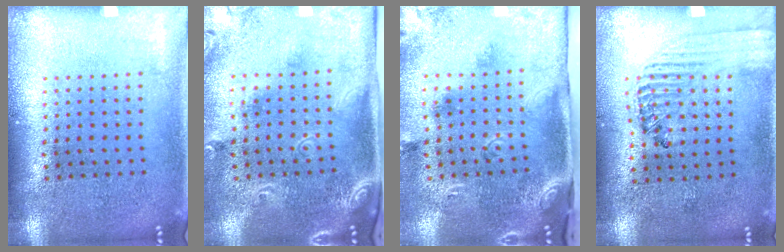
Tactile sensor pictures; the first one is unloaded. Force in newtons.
{"total": 2.5, "press": 1.7, "slide": 1.8}
{"total": 2.9, "press": 1.8, "slide": 2.2}
{"total": 1.3, "press": 1.2, "slide": 0.5}